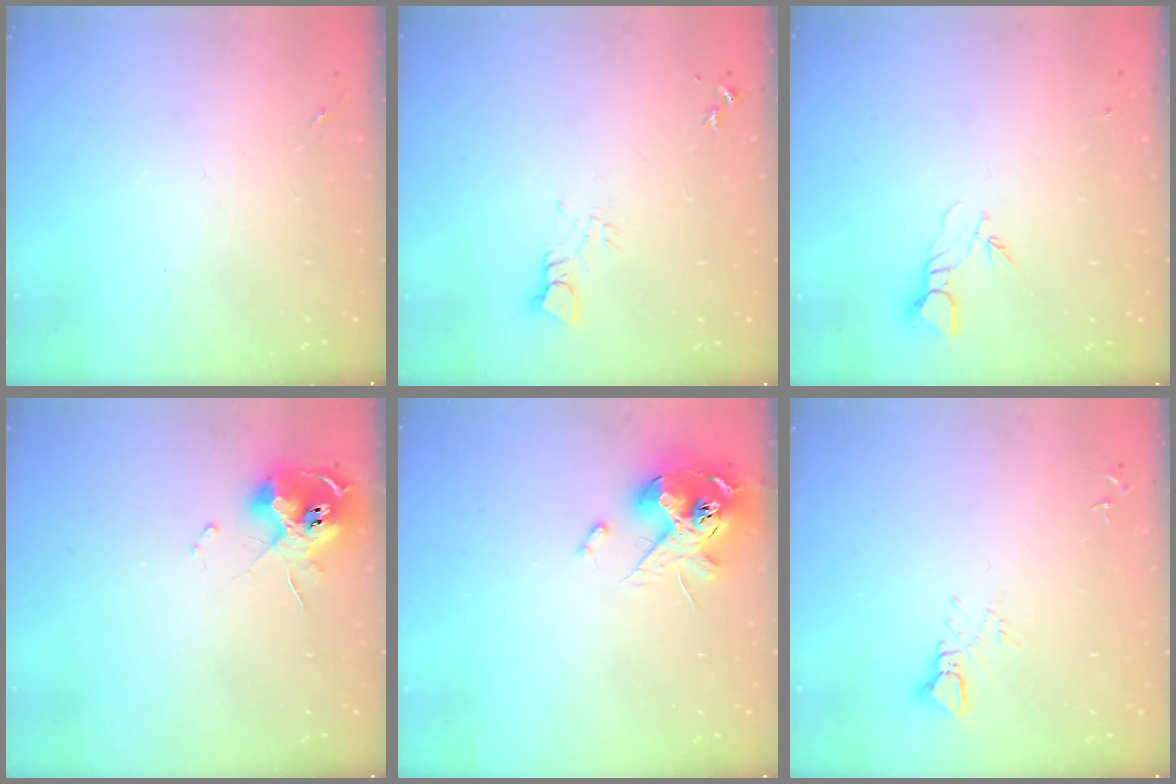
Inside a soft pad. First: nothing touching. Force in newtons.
{"total": 3.2, "press": 3.1, "slide": 0.4}
{"total": 3.4, "press": 3.4, "slide": 0.2}
{"total": 11.5, "press": 11.4, "slide": 1.8}
{"total": 13.4, "press": 13.3, "slide": 1.4}
{"total": 3.8, "press": 3.8, "slide": 0.3}